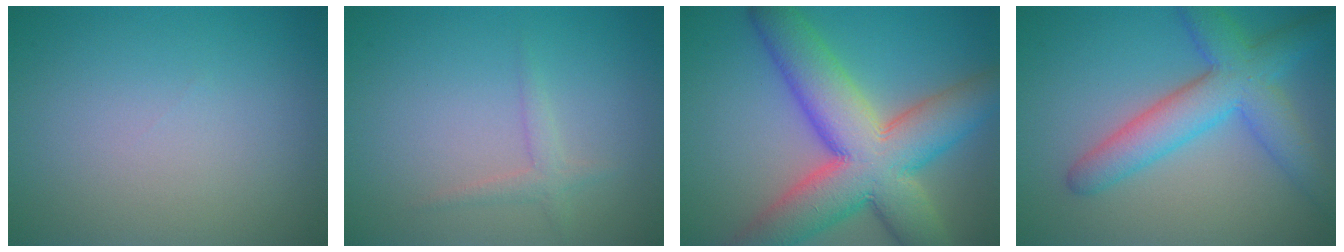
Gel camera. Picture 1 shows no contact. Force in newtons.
{"total": 1.4, "press": 1.4, "slide": 0.0}
{"total": 12.4, "press": 12.3, "slide": 0.7}
{"total": 6.3, "press": 6.3, "slide": 0.2}